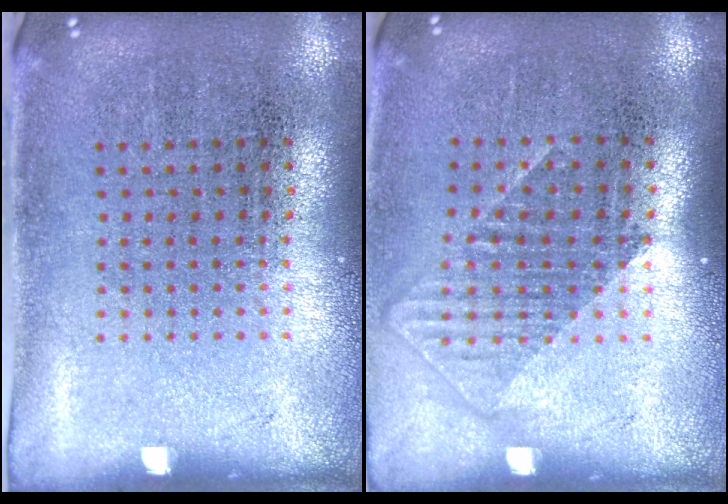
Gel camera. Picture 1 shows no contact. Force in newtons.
{"total": 1.3, "press": 0.9, "slide": 0.9}